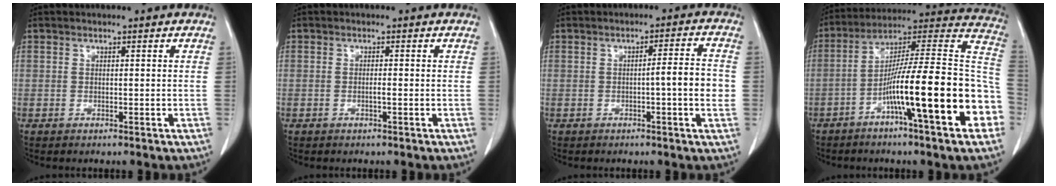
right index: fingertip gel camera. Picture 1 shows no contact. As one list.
[{"total": 0.7, "force": [-0.2, 0.0, 0.6], "torque": [-0.012, 0.001, -0.004]}, {"total": 5.3, "force": [-0.6, 0.1, 5.2], "torque": [-0.071, 0.003, -0.010]}, {"total": 23.0, "force": [-7.7, 1.6, 21.6], "torque": [-0.262, 0.018, -0.125]}]